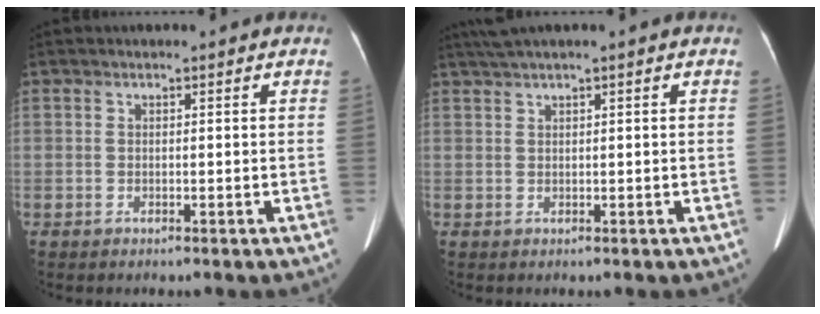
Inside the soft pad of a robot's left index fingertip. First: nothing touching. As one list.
[{"total": 2.8, "force": [2.1, -0.5, 1.7], "torque": [-0.044, 0.021, 0.050]}]